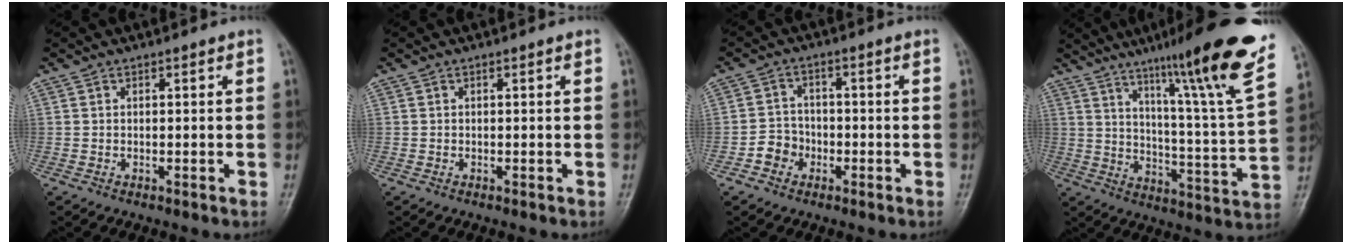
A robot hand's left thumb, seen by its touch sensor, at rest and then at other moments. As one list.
[{"total": 0.0}, {"total": 4.4, "force": [-2.0, 3.8, 1.0], "torque": [0.007, 0.020, -0.041]}, {"total": 22.0, "force": [14.2, 0.7, 16.8], "torque": [-0.225, -0.060, 0.208]}]